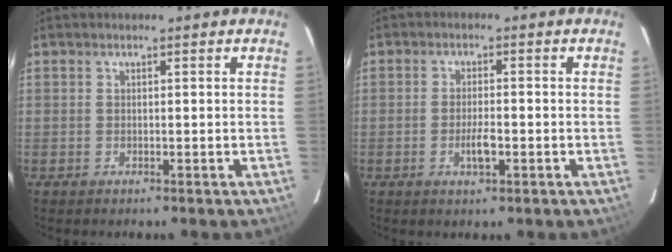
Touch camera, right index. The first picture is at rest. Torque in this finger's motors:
{"motor_torque": [0.39, 0.02, 0.07, 0.03]}